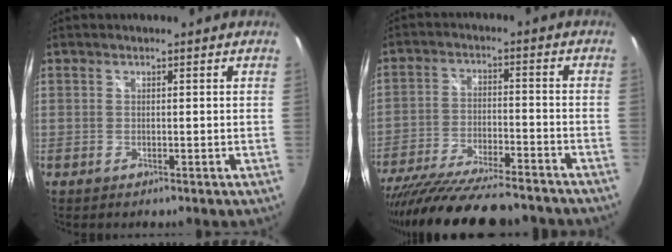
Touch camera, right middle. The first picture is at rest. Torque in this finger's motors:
{"motor_torque": [1.34, -0.80, 0.49, 0.21]}